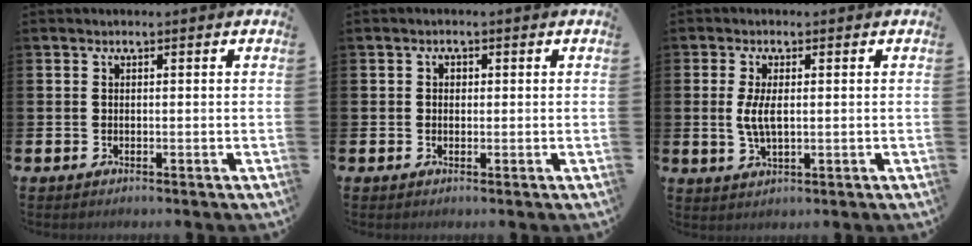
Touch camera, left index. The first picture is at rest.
{"total": 1.1, "force": [0.1, 0.9, 0.6], "torque": [0.004, 0.002, -0.003]}
{"total": 4.0, "force": [0.6, 1.6, 3.6], "torque": [-0.064, 0.002, 0.007]}